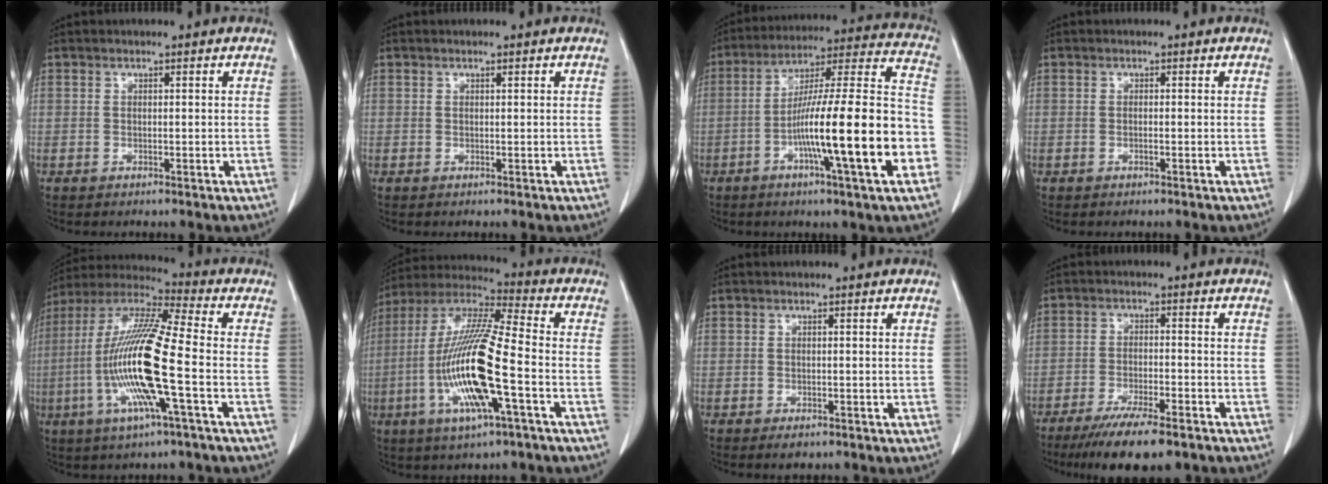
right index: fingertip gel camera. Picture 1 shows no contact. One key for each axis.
{"total": 0.0}
{"total": 21.4, "fx": -6.6, "fy": 0.9, "fz": 20.3, "tx": -0.283, "ty": 0.009, "tz": -0.106}
{"total": 0.0}
{"total": 17.1, "fx": -3.8, "fy": 0.9, "fz": 16.6, "tx": -0.344, "ty": -0.007, "tz": -0.082}
{"total": 17.5, "fx": -4.6, "fy": 1.7, "fz": 16.8, "tx": -0.350, "ty": -0.011, "tz": -0.089}
{"total": 1.2, "fx": -0.8, "fy": 0.6, "fz": 0.7, "tx": -0.010, "ty": 0.000, "tz": -0.007}
{"total": 10.6, "fx": -7.9, "fy": 1.6, "fz": 6.8, "tx": -0.106, "ty": -0.020, "tz": -0.123}